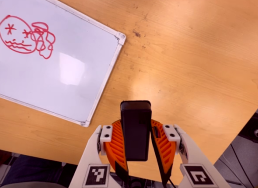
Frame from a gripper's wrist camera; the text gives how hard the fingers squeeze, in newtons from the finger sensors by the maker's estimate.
{"total": 9.9, "left": 8.1, "right": 11.7}